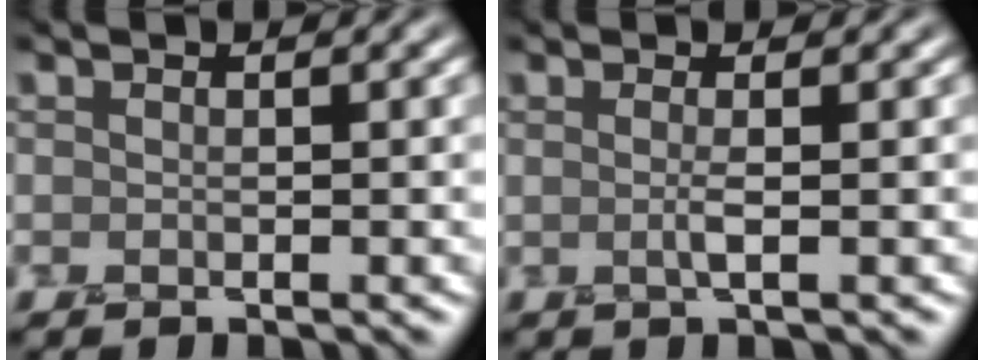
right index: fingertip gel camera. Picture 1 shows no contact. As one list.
[{"total": 1.4, "force": [-0.1, 0.4, 1.4], "torque": [-0.023, -0.002, -0.007]}]